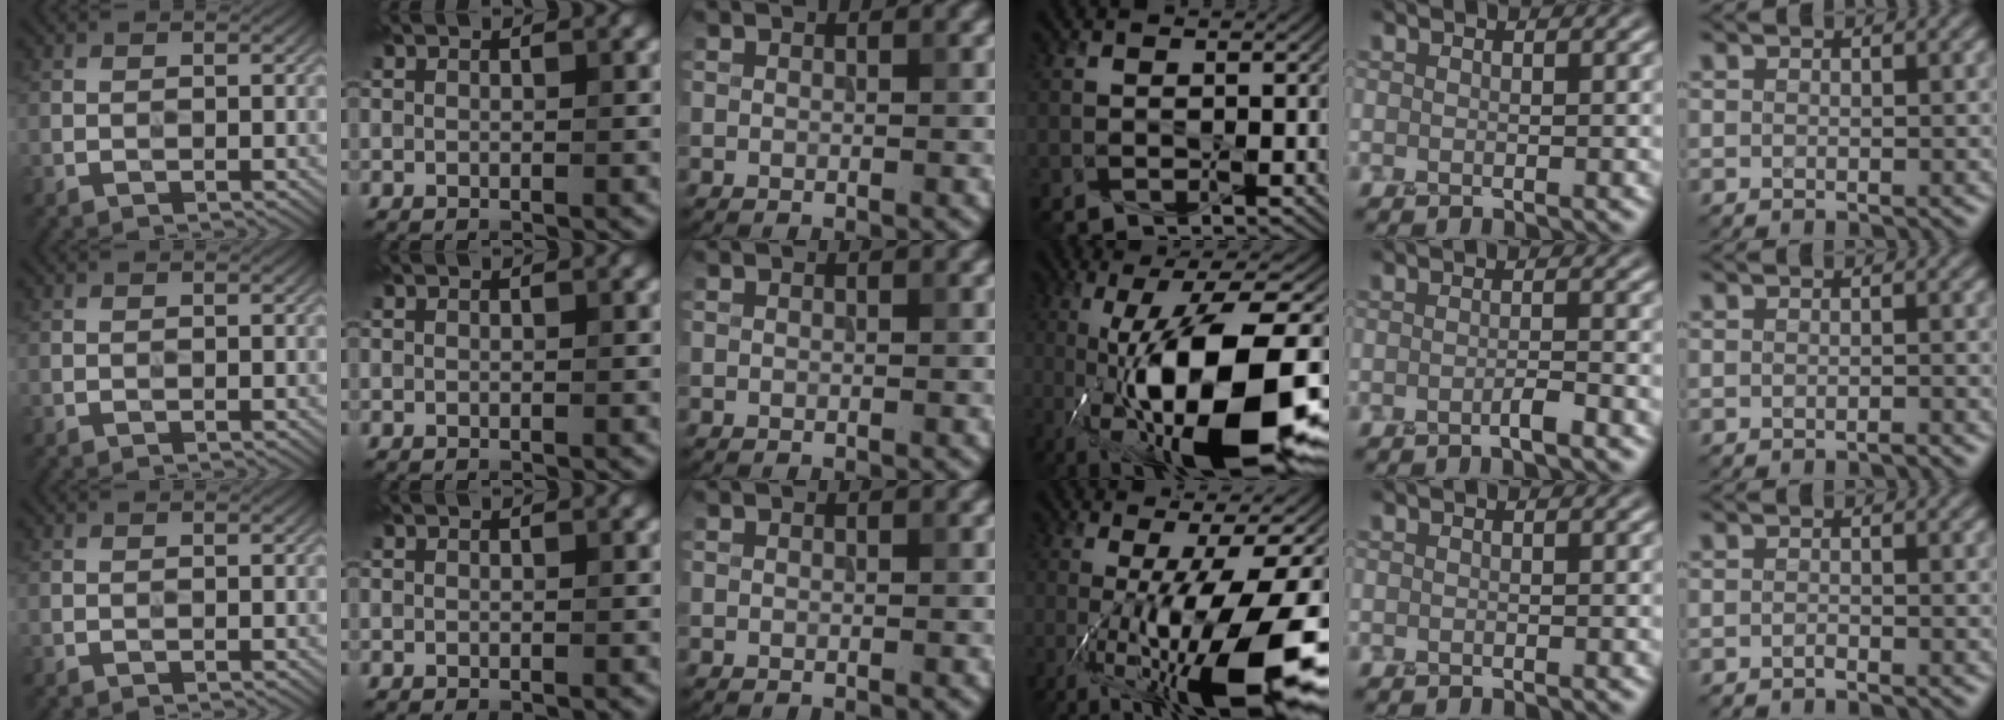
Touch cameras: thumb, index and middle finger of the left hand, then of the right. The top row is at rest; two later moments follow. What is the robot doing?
{"motion": "press", "object": "grip strengthener"}